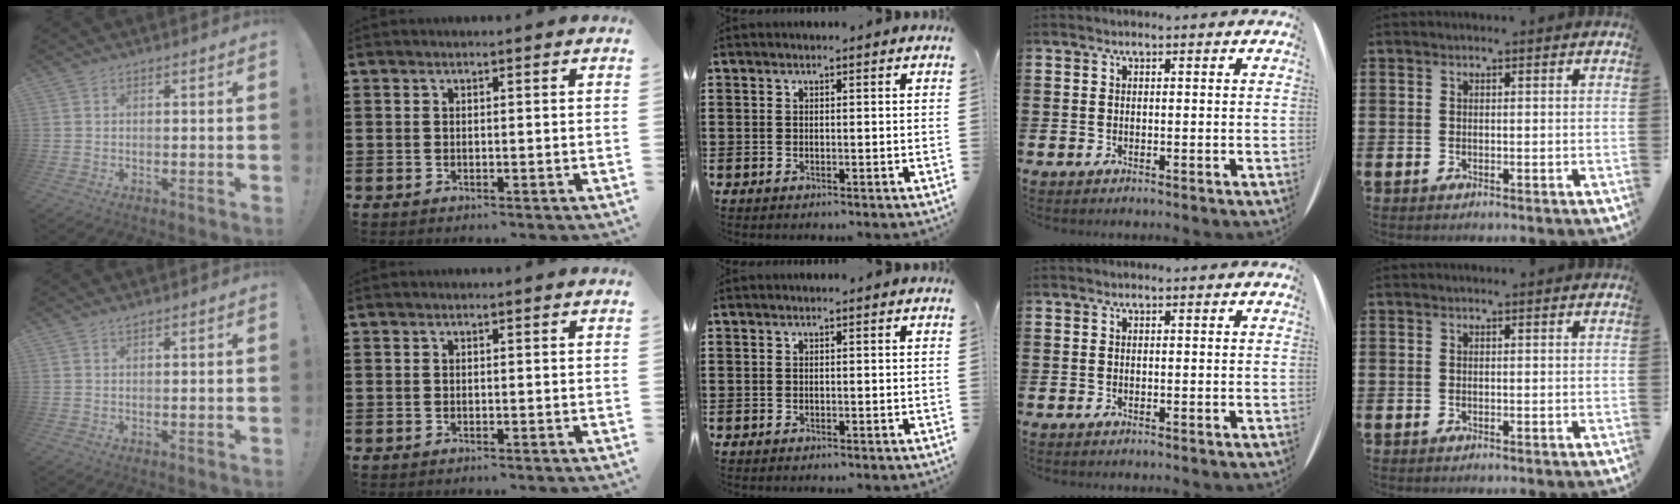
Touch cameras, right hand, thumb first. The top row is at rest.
{"thumb": {"total": 0.7, "force": [0.5, -0.1, 0.4], "torque": [-0.001, -0.002, 0.009]}}